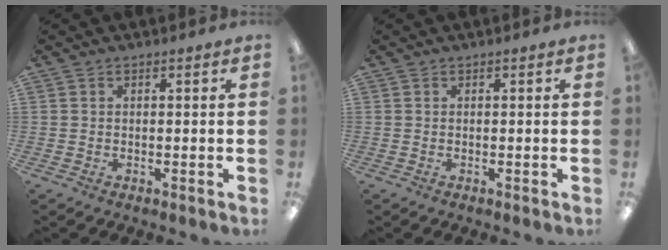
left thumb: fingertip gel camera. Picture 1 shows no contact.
{"total": 0.0}